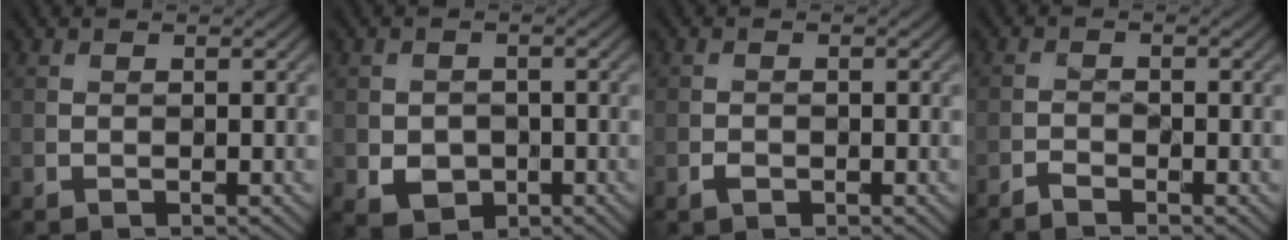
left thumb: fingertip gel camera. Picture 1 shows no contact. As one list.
[{"total": 3.7, "force": [-1.1, 3.0, 1.9], "torque": [-0.042, -0.010, -0.018]}, {"total": 1.0, "force": [-0.5, 0.6, 0.5], "torque": [-0.009, 0.000, -0.012]}, {"total": 1.7, "force": [-1.6, 0.2, 0.5], "torque": [-0.013, -0.001, -0.037]}]